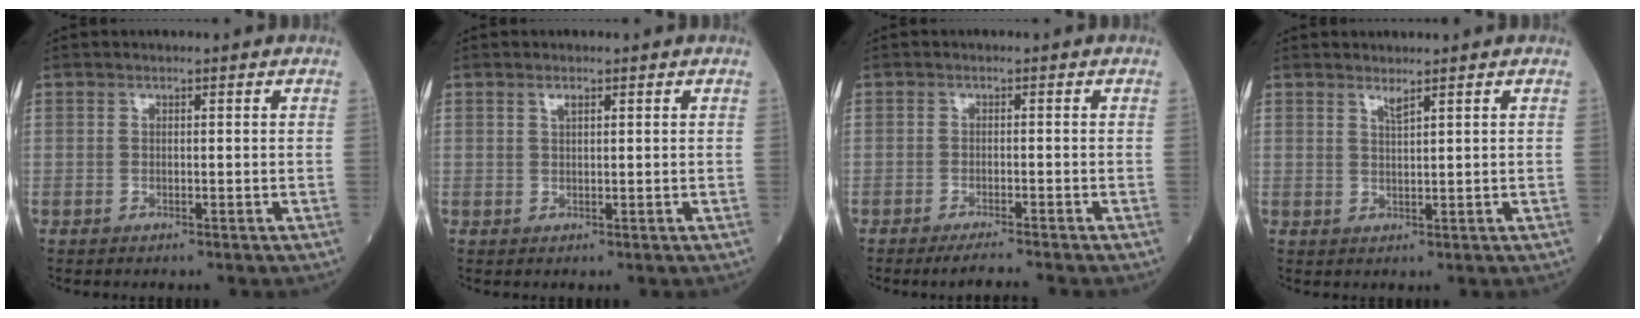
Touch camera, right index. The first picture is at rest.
{"total": 1.1, "force": [0.6, 0.3, 0.8], "torque": [-0.016, 0.002, 0.012]}
{"total": 2.9, "force": [-2.5, -0.5, 1.4], "torque": [-0.023, -0.008, -0.044]}
{"total": 1.4, "force": [1.1, -0.3, 0.7], "torque": [-0.015, -0.009, 0.022]}